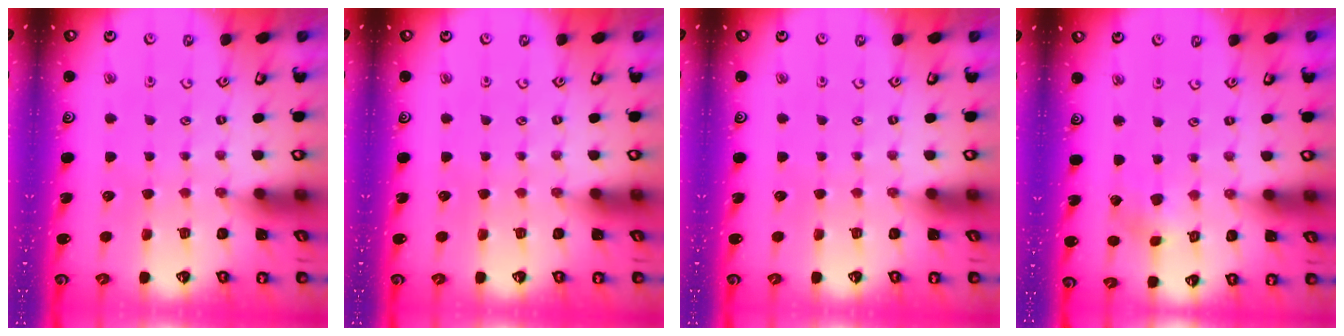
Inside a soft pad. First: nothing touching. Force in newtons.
{"total": 0.0}
{"total": 0.0}
{"total": 2.5, "press": 2.4, "slide": 0.3}